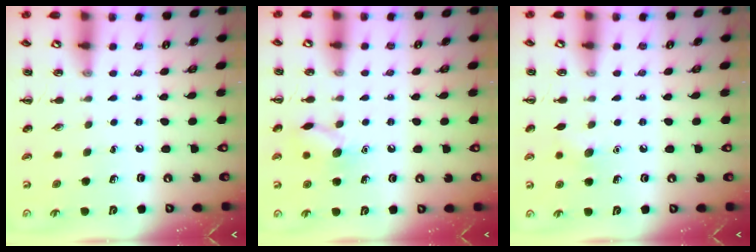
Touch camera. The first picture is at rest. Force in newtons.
{"total": 9.3, "press": 9.3, "slide": 0.9}
{"total": 5.8, "press": 5.6, "slide": 1.5}